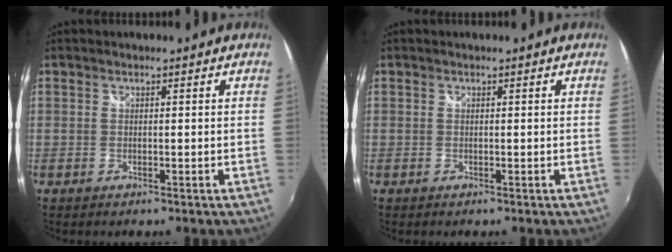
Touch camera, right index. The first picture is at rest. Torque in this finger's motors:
{"motor_torque": [0.00, 0.00, -0.02, 0.01]}